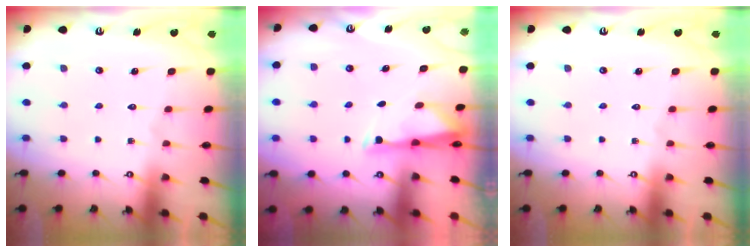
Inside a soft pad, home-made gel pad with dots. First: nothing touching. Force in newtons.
{"total": 3.0, "press": 2.9, "slide": 0.5}
{"total": 0.0}